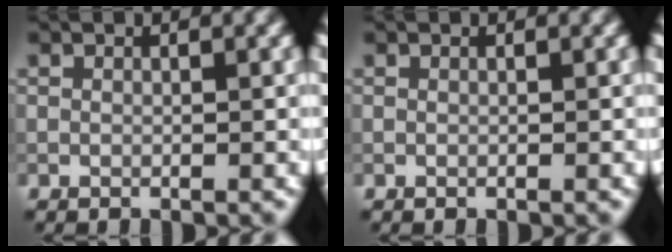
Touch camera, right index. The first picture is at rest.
{"total": 0.0}